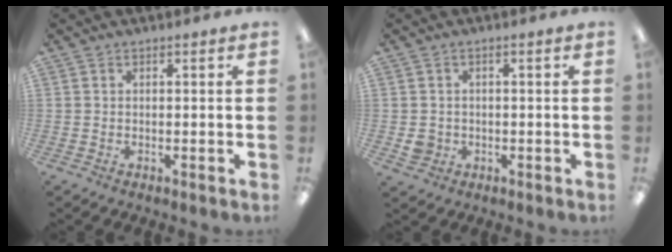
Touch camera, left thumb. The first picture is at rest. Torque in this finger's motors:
{"motor_torque": [-0.10, 0.09, -0.19, 0.09, 0.00]}